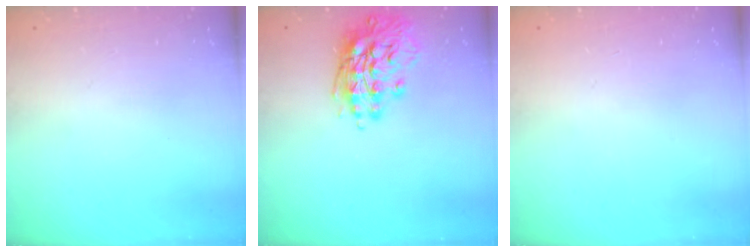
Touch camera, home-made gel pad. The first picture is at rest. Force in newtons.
{"total": 15.7, "press": 15.5, "slide": 2.5}
{"total": 0.0}